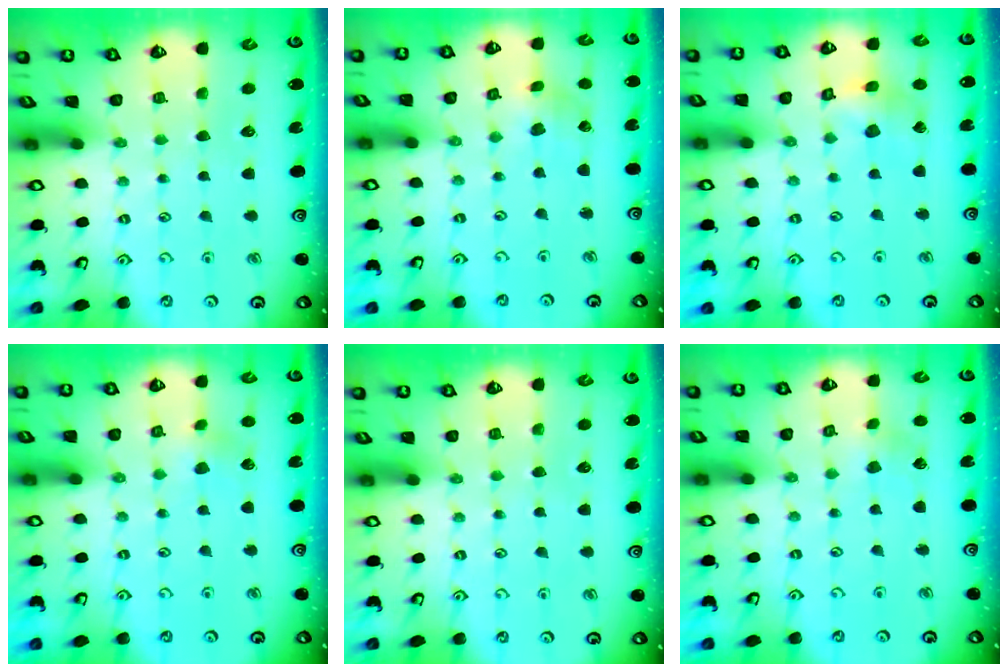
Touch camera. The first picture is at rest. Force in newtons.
{"total": 2.5, "press": 2.4, "slide": 0.5}
{"total": 6.1, "press": 6.1, "slide": 0.4}
{"total": 2.9, "press": 2.8, "slide": 0.2}
{"total": 0.0}
{"total": 2.7, "press": 2.7, "slide": 0.2}